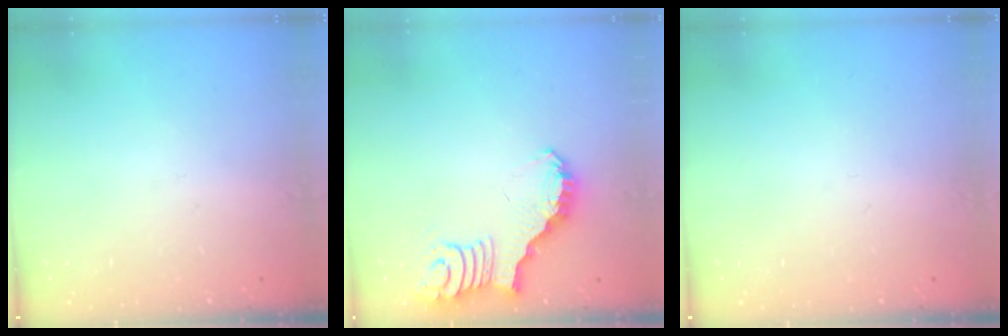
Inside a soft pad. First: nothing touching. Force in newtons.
{"total": 2.4, "press": 2.4, "slide": 0.5}
{"total": 0.0}